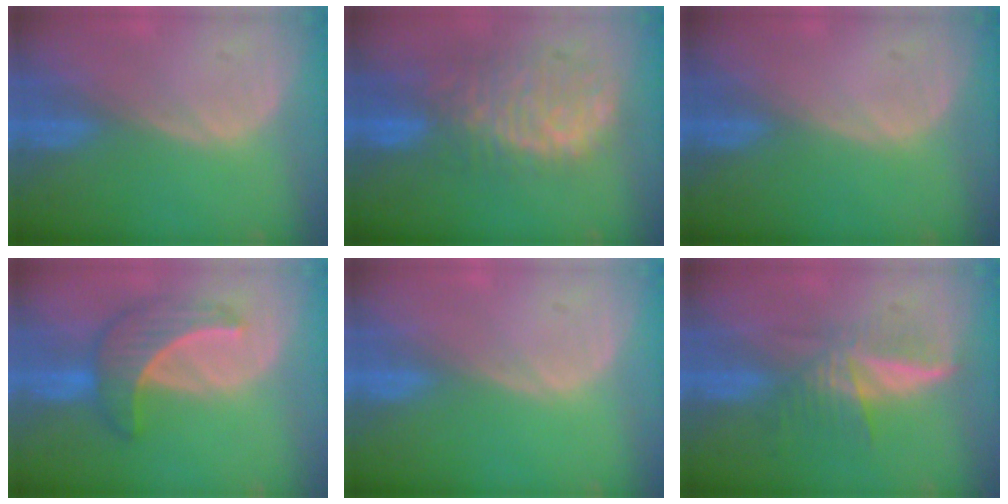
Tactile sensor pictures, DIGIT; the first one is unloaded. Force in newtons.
{"total": 11.1, "press": 9.6, "slide": 5.6}
{"total": 0.0}
{"total": 6.6, "press": 6.6, "slide": 0.9}
{"total": 0.0}
{"total": 5.9, "press": 5.4, "slide": 2.4}